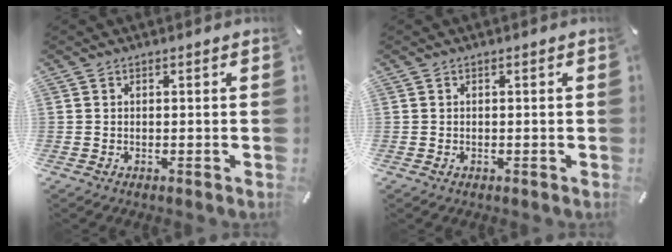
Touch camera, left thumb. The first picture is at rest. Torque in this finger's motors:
{"motor_torque": [0.01, 0.01, 0.10, -0.08, 0.00]}